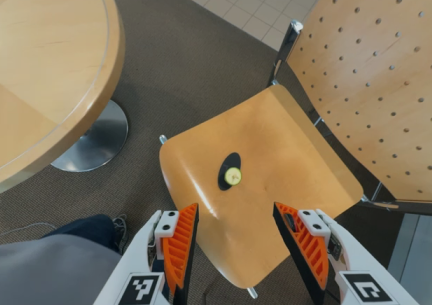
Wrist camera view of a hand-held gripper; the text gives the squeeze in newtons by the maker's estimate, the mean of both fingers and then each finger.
{"total": 0.0}